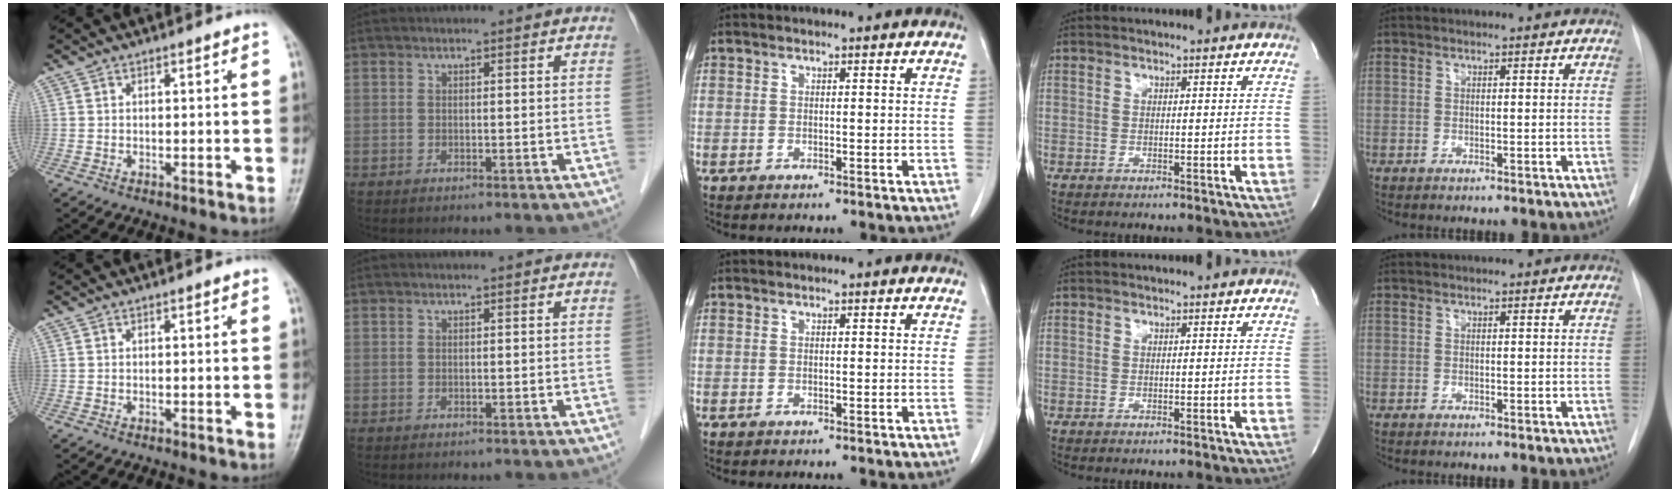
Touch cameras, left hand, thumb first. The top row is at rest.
{}